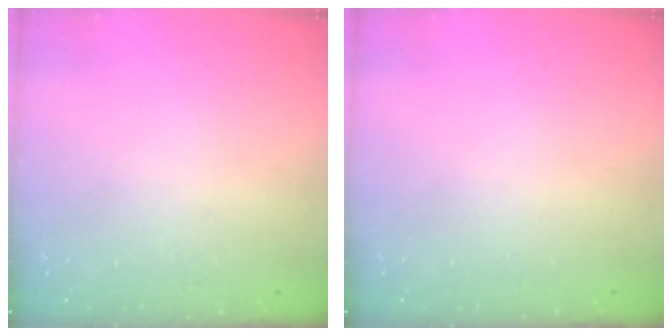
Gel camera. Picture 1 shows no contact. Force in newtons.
{"total": 0.0}